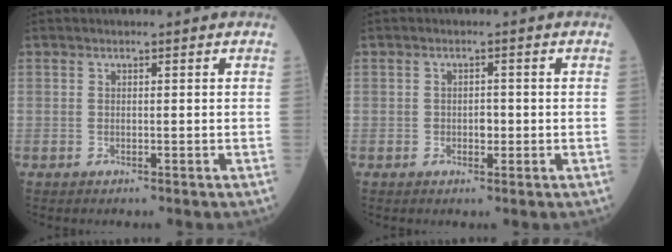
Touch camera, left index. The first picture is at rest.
{"total": 1.5, "force": [-0.5, 1.0, 1.0], "torque": [-0.014, -0.001, -0.008]}